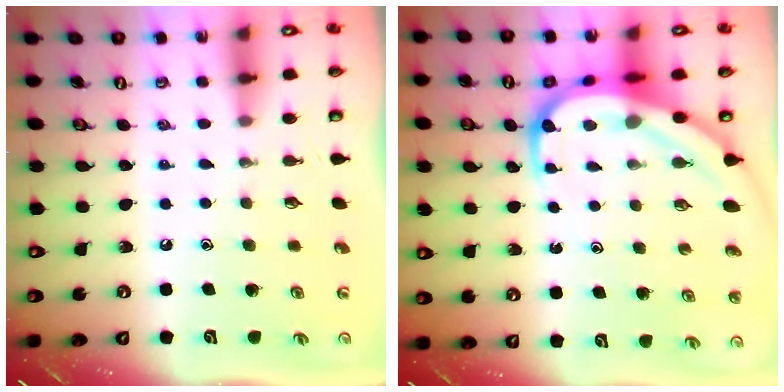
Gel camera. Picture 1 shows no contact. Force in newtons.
{"total": 11.3, "press": 11.3, "slide": 1.1}